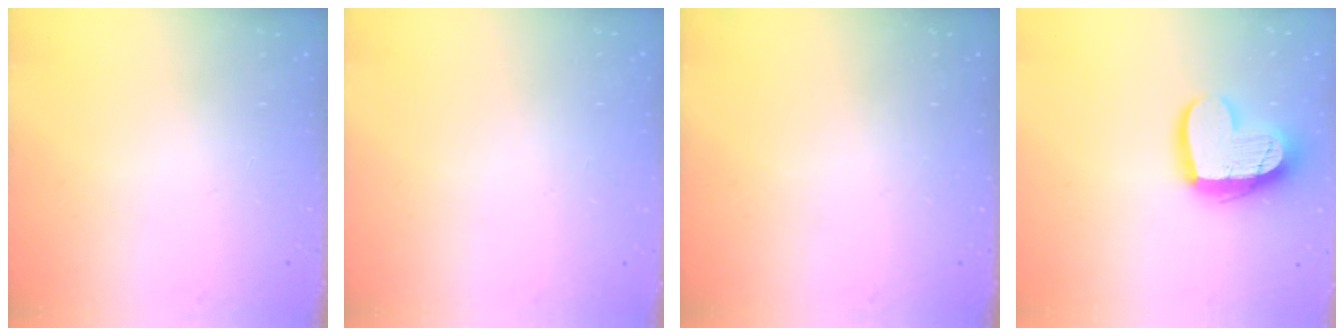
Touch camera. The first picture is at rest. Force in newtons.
{"total": 0.0}
{"total": 0.0}
{"total": 15.9, "press": 15.9, "slide": 1.3}